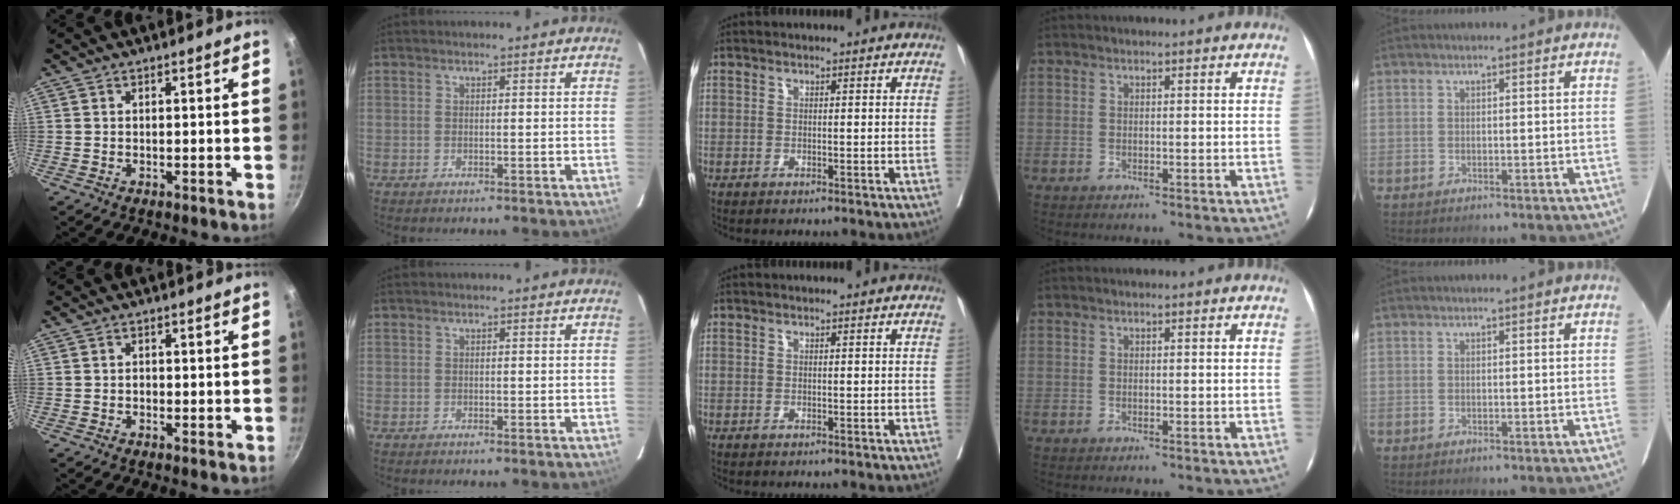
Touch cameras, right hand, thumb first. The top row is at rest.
{"thumb": {"total": 1.2, "force": [0.3, 0.4, 1.0], "torque": [-0.017, -0.002, 0.005]}}